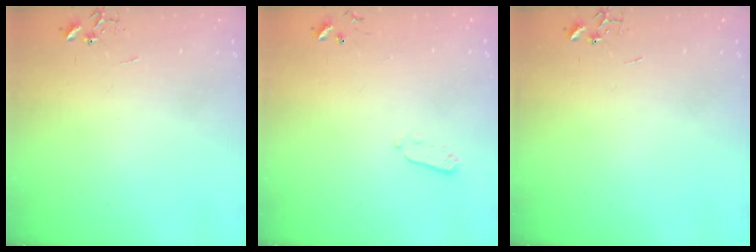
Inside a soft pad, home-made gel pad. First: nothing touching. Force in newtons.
{"total": 4.0, "press": 3.9, "slide": 1.0}
{"total": 0.0}